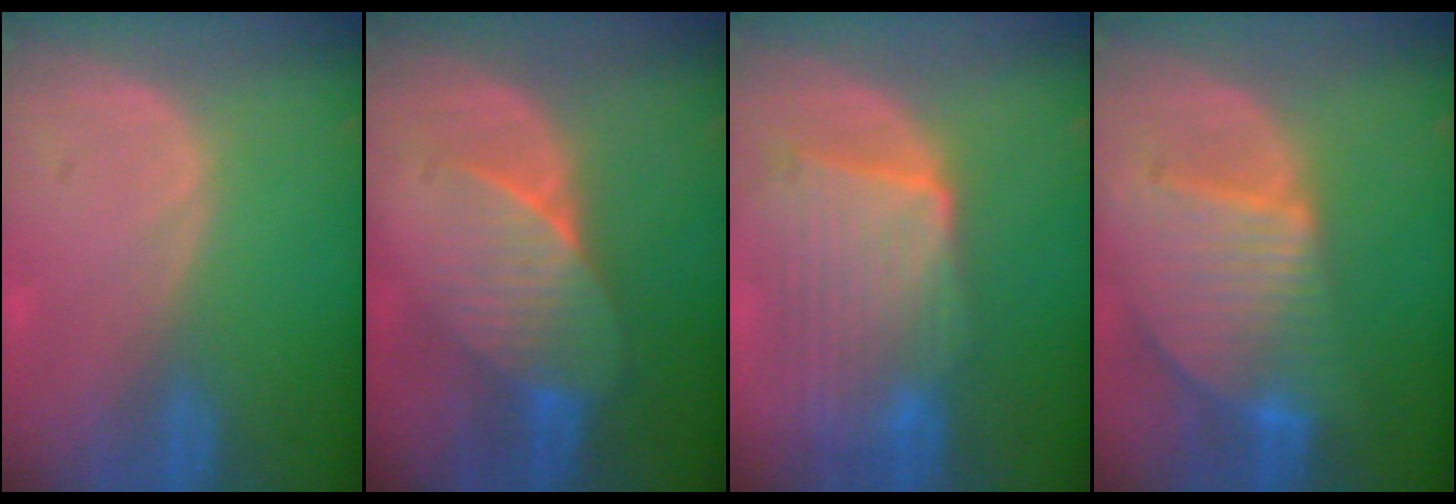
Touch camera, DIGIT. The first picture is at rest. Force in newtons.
{"total": 7.0, "press": 6.6, "slide": 2.3}
{"total": 9.8, "press": 8.8, "slide": 4.3}
{"total": 9.5, "press": 8.2, "slide": 4.8}